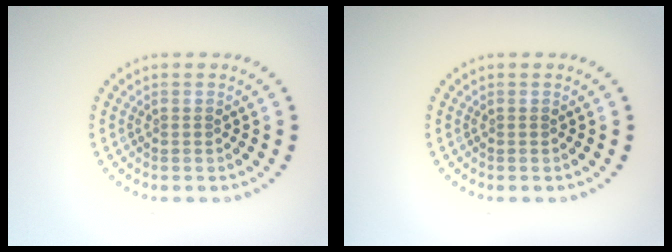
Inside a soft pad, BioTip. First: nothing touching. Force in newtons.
{"total": 0.0}